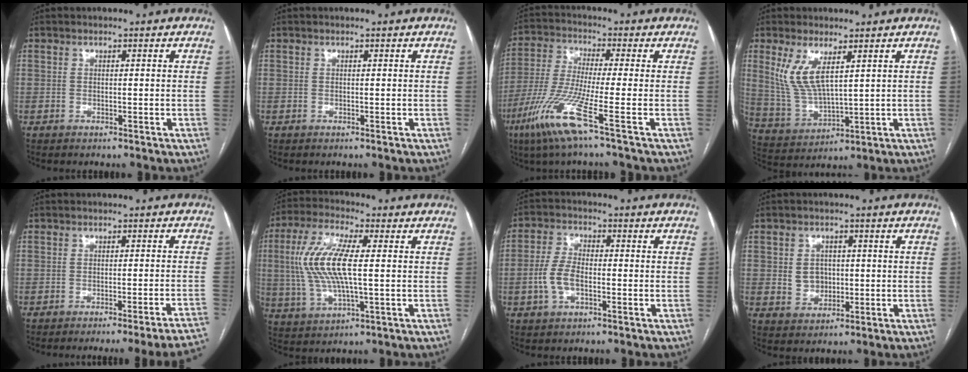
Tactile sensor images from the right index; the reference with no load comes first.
{"total": 0.0}
{"total": 10.7, "force": [-5.4, -0.9, 9.2], "torque": [-0.195, -0.031, -0.115]}
{"total": 8.2, "force": [3.7, 2.4, 7.0], "torque": [-0.160, -0.007, 0.087]}
{"total": 15.6, "force": [-14.2, -2.2, 6.1], "torque": [-0.015, -0.021, -0.166]}
{"total": 11.8, "force": [1.1, 2.8, 11.4], "torque": [-0.254, 0.009, 0.020]}
{"total": 5.6, "force": [-1.5, 2.8, 4.6], "torque": [-0.105, 0.010, -0.030]}
{"total": 4.2, "force": [0.2, 3.8, 1.9], "torque": [-0.028, 0.009, 0.013]}